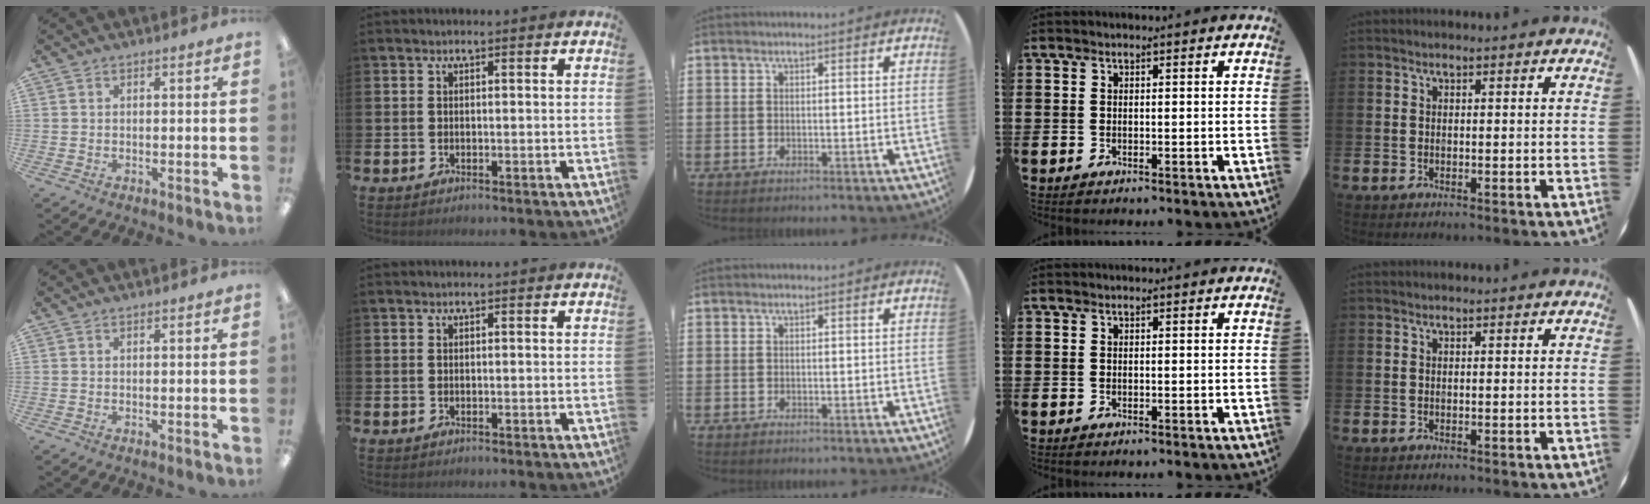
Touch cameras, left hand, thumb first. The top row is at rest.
{}